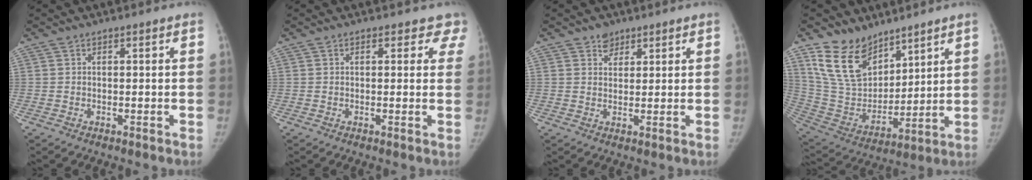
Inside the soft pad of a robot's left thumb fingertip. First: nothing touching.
{"total": 3.9, "force": [3.1, 2.2, 1.1], "torque": [0.029, -0.008, 0.016]}
{"total": 3.2, "force": [2.1, 2.3, 0.5], "torque": [0.019, -0.012, 0.030]}
{"total": 15.4, "force": [10.7, 9.2, 6.3], "torque": [-0.080, -0.062, 0.226]}